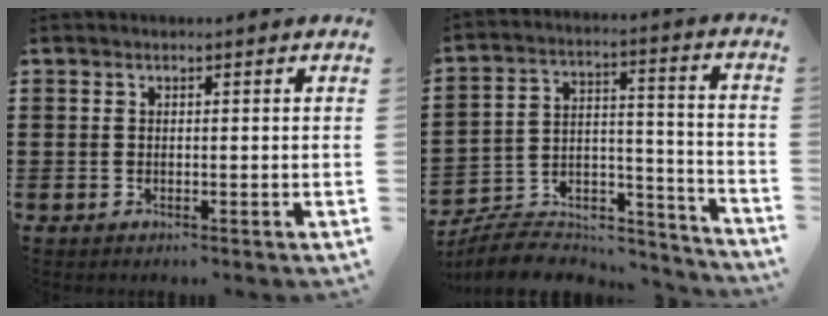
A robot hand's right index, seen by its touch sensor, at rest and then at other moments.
{"total": 7.8, "force": [-7.1, 2.6, 2.2], "torque": [-0.044, 0.011, -0.140]}